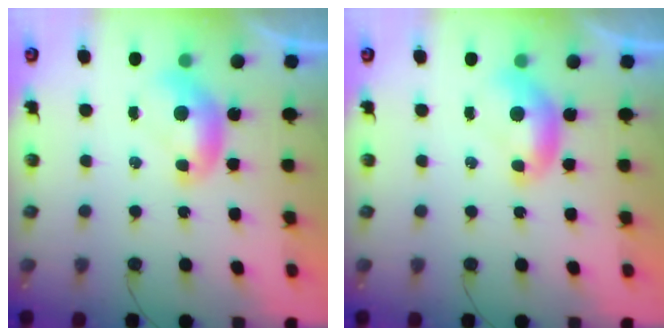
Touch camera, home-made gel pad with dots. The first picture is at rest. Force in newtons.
{"total": 0.0}